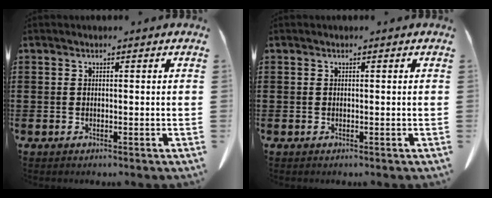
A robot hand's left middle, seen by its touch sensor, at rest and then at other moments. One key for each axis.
{"total": 0.0}